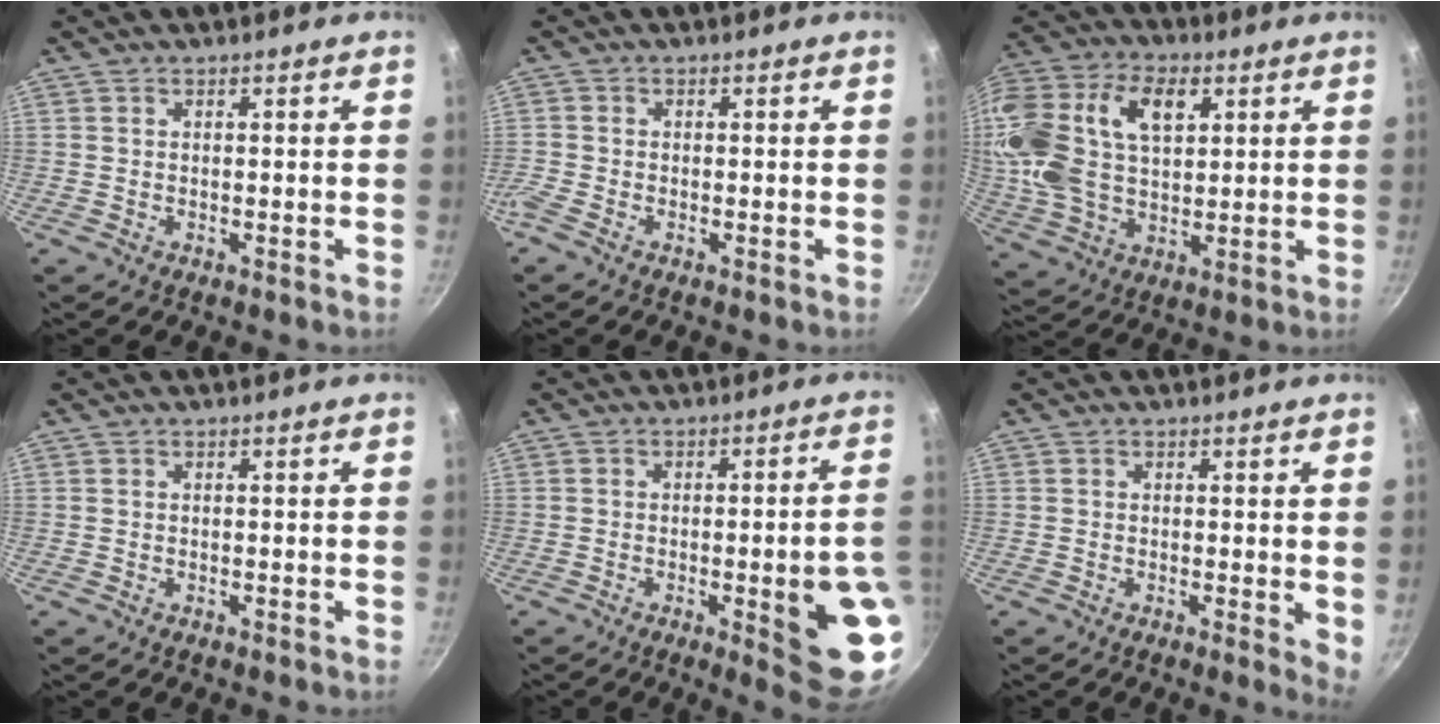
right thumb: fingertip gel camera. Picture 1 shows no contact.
{"total": 1.7, "force": [-1.2, 0.7, 0.9], "torque": [-0.033, 0.002, -0.033]}
{"total": 21.8, "force": [6.0, 13.6, 15.9], "torque": [-0.324, 0.010, 0.105]}
{"total": 0.0}
{"total": 14.1, "force": [-3.2, 3.1, 13.4], "torque": [-0.140, 0.017, -0.035]}
{"total": 3.0, "force": [0.4, 1.1, 2.7], "torque": [-0.030, -0.007, 0.002]}